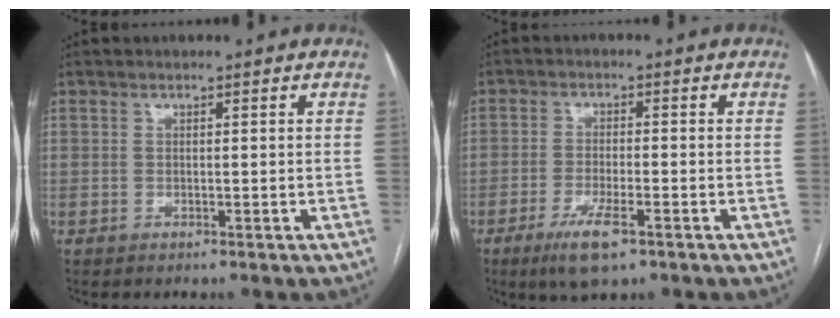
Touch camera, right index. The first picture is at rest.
{"total": 6.1, "force": [-3.6, 1.2, 4.8], "torque": [-0.096, -0.012, -0.058]}